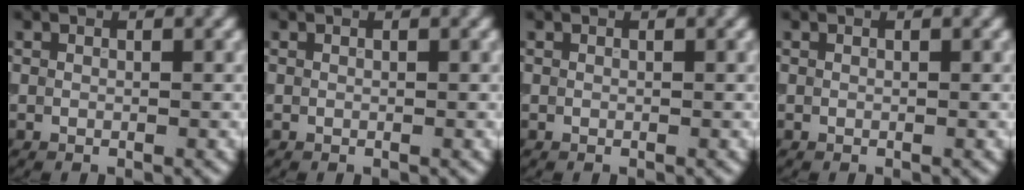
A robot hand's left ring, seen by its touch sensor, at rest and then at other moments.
{"total": 0.0}
{"total": 0.0}
{"total": 0.0}